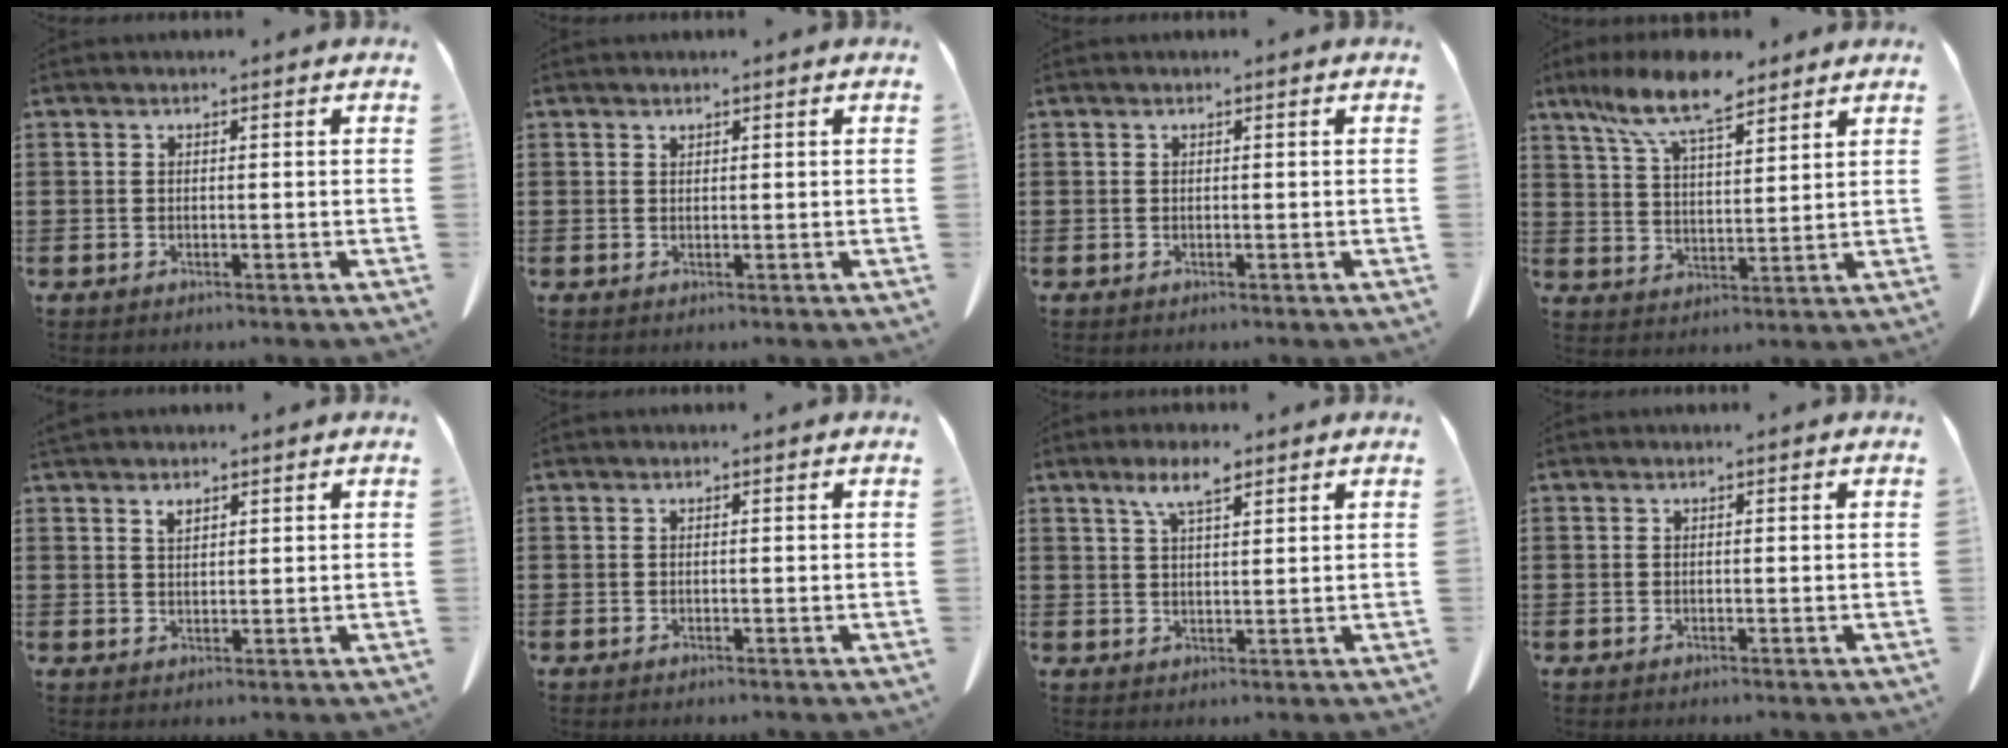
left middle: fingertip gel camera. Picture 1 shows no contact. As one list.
[{"total": 0.5, "force": [0.5, 0.1, 0.2], "torque": [-0.004, -0.001, 0.010]}, {"total": 0.0}, {"total": 10.8, "force": [8.2, 2.8, 6.5], "torque": [-0.145, -0.017, 0.150]}, {"total": 1.7, "force": [1.4, 0.7, 0.8], "torque": [-0.020, 0.001, 0.026]}, {"total": 0.0}, {"total": 5.3, "force": [3.4, 1.3, 3.9], "torque": [-0.084, 0.005, 0.059]}, {"total": 0.0}]